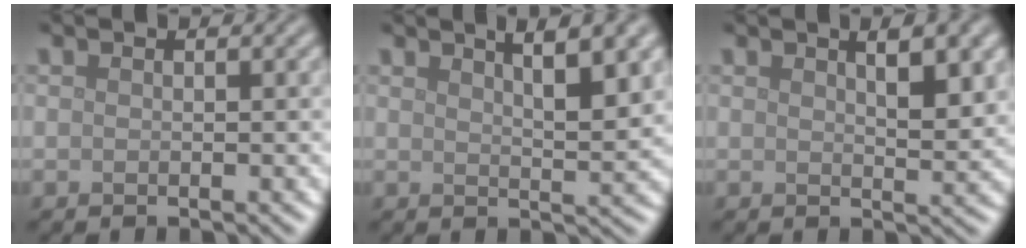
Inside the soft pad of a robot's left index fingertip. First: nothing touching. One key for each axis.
{"total": 5.0, "fx": 2.7, "fy": 1.3, "fz": 4.0, "tx": -0.041, "ty": 0.005, "tz": 0.035}
{"total": 3.5, "fx": 1.7, "fy": 1.0, "fz": 2.9, "tx": -0.037, "ty": 0.000, "tz": 0.029}